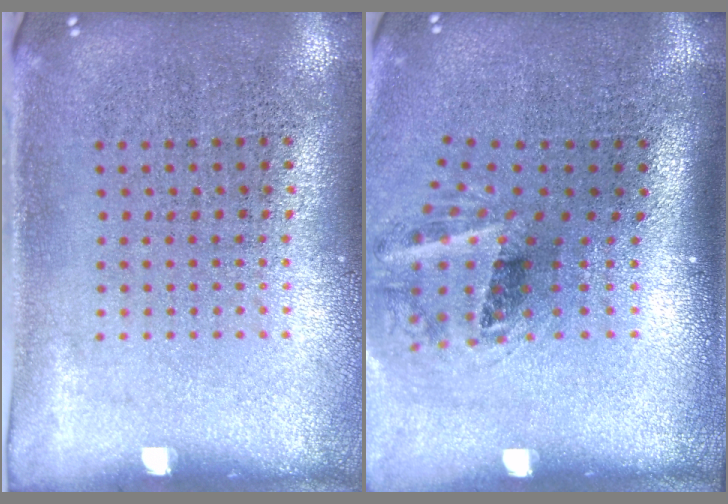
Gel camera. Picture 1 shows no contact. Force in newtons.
{"total": 1.6, "press": 1.2, "slide": 1.0}